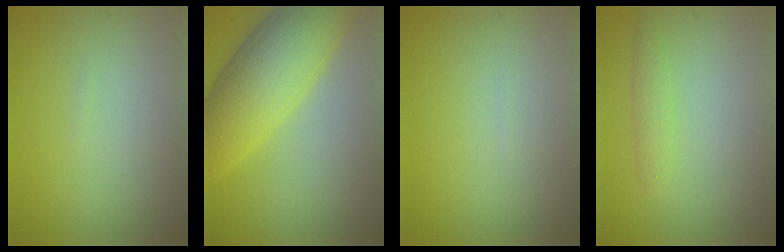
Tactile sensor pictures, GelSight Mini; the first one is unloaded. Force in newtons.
{"total": 8.6, "press": 8.6, "slide": 0.3}
{"total": 0.0}
{"total": 1.3, "press": 1.3, "slide": 0.0}